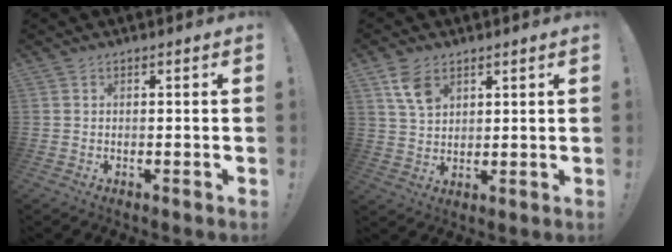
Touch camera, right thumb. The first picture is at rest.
{"total": 7.4, "force": [4.0, 4.6, 4.2], "torque": [-0.076, -0.011, 0.079]}